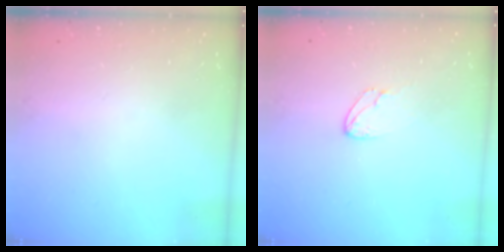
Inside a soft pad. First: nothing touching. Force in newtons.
{"total": 5.8, "press": 5.8, "slide": 0.4}